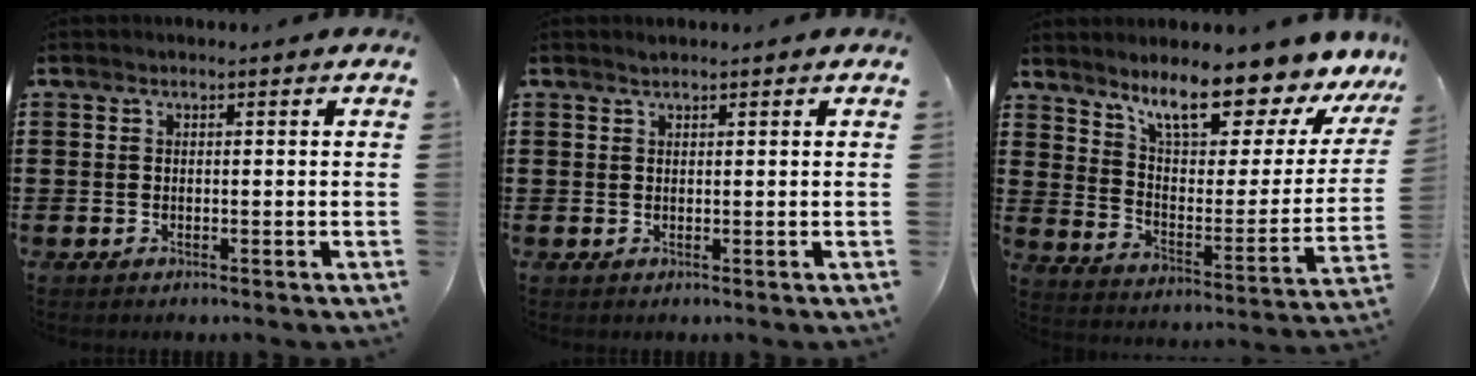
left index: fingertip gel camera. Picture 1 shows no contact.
{"total": 0.9, "force": [0.8, 0.2, 0.3], "torque": [-0.007, 0.000, 0.015]}
{"total": 11.2, "force": [9.3, 1.4, 6.0], "torque": [-0.122, -0.071, 0.153]}